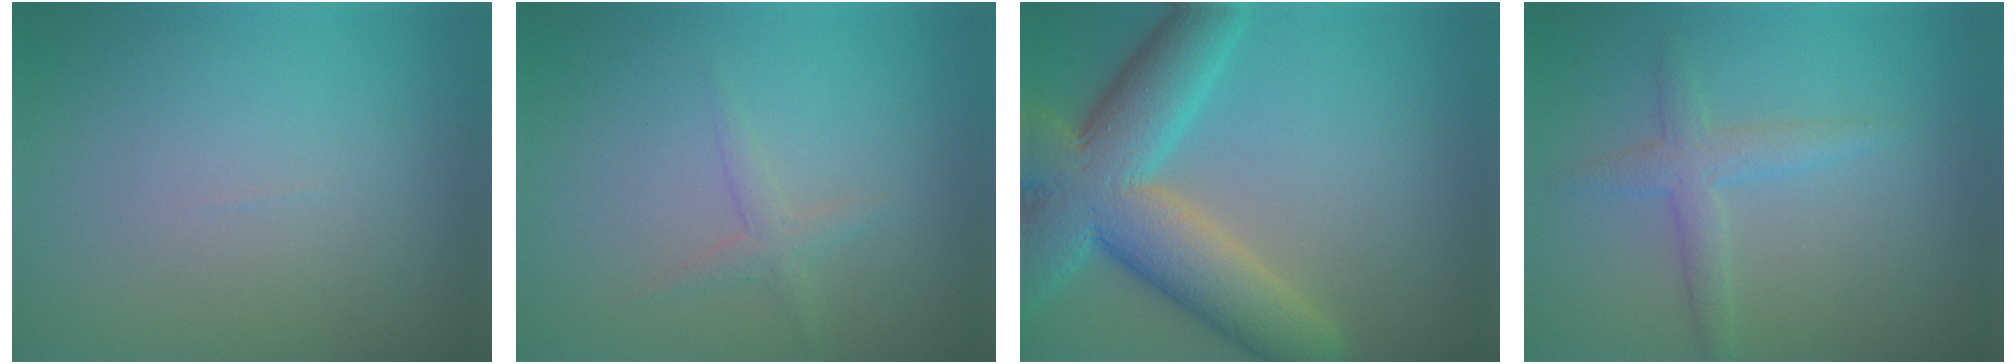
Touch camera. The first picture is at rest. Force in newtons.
{"total": 1.3, "press": 1.3, "slide": 0.0}
{"total": 10.7, "press": 10.6, "slide": 0.6}
{"total": 2.4, "press": 2.4, "slide": 0.1}